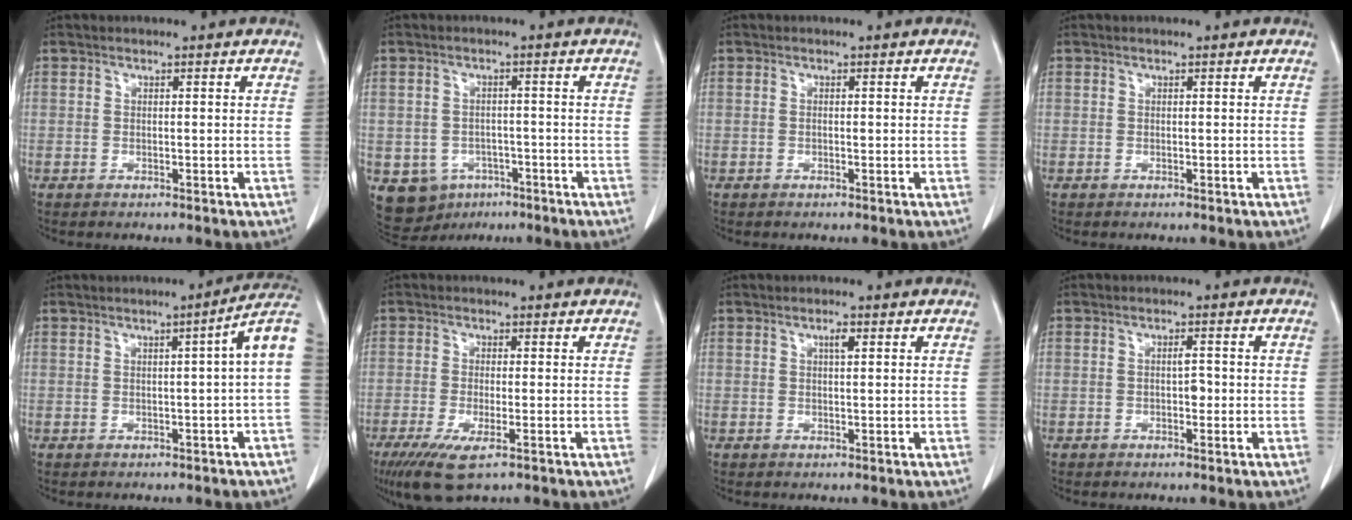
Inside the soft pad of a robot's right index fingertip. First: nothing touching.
{"total": 8.2, "force": [-3.8, 7.0, 2.1], "torque": [-0.046, 0.007, -0.044]}
{"total": 0.5, "force": [-0.1, 0.2, 0.5], "torque": [-0.011, 0.000, -0.001]}
{"total": 0.0}
{"total": 5.7, "force": [0.4, -0.4, 5.7], "torque": [-0.062, 0.015, 0.000]}
{"total": 6.1, "force": [-3.3, 1.1, 5.0], "torque": [-0.096, -0.018, -0.055]}
{"total": 1.4, "force": [0.6, 0.3, 1.2], "torque": [-0.021, 0.002, 0.008]}
{"total": 1.8, "force": [-0.3, 0.8, 1.6], "torque": [-0.026, 0.003, -0.006]}